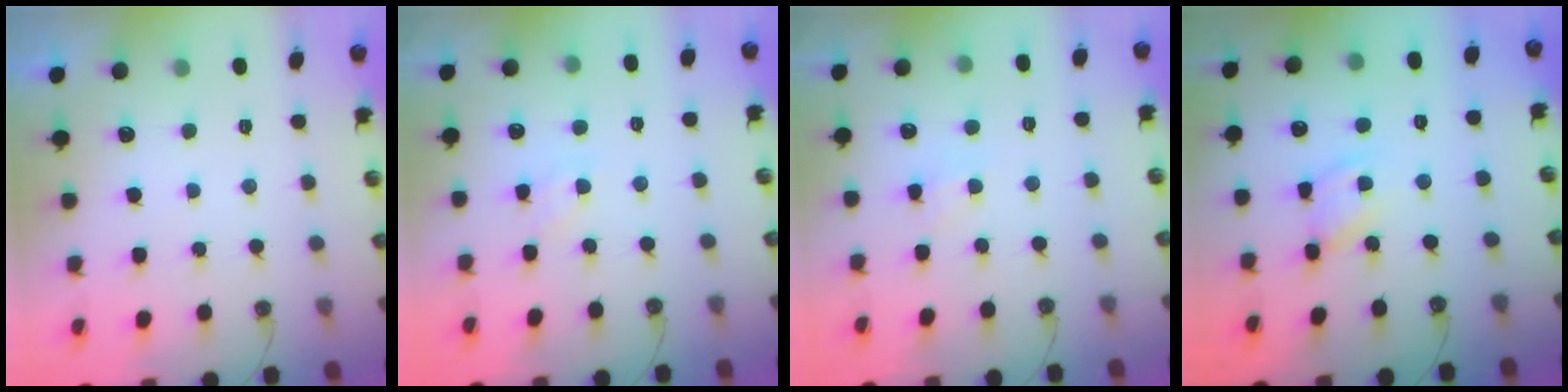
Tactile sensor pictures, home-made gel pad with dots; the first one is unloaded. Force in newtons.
{"total": 5.3, "press": 5.3, "slide": 0.7}
{"total": 1.9, "press": 1.9, "slide": 0.1}
{"total": 9.5, "press": 9.4, "slide": 0.6}